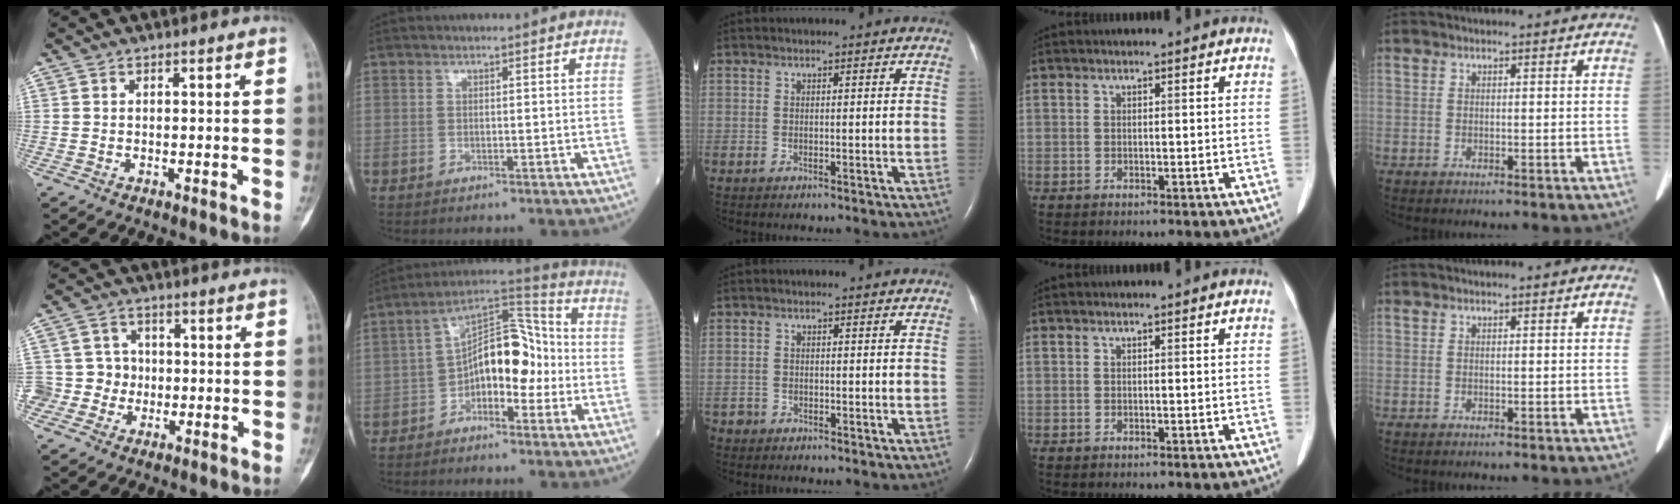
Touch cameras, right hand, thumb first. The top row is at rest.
{"thumb": {"total": 7.2, "force": [-1.4, 7.0, 1.0], "torque": [0.022, 0.018, -0.028]}, "index": {"total": 12.1, "force": [-2.8, 6.0, 10.1], "torque": [-0.184, 0.043, -0.049]}, "middle": {"total": 1.3, "force": [-1.0, 0.9, -0.2], "torque": [-0.003, 0.004, -0.020]}}